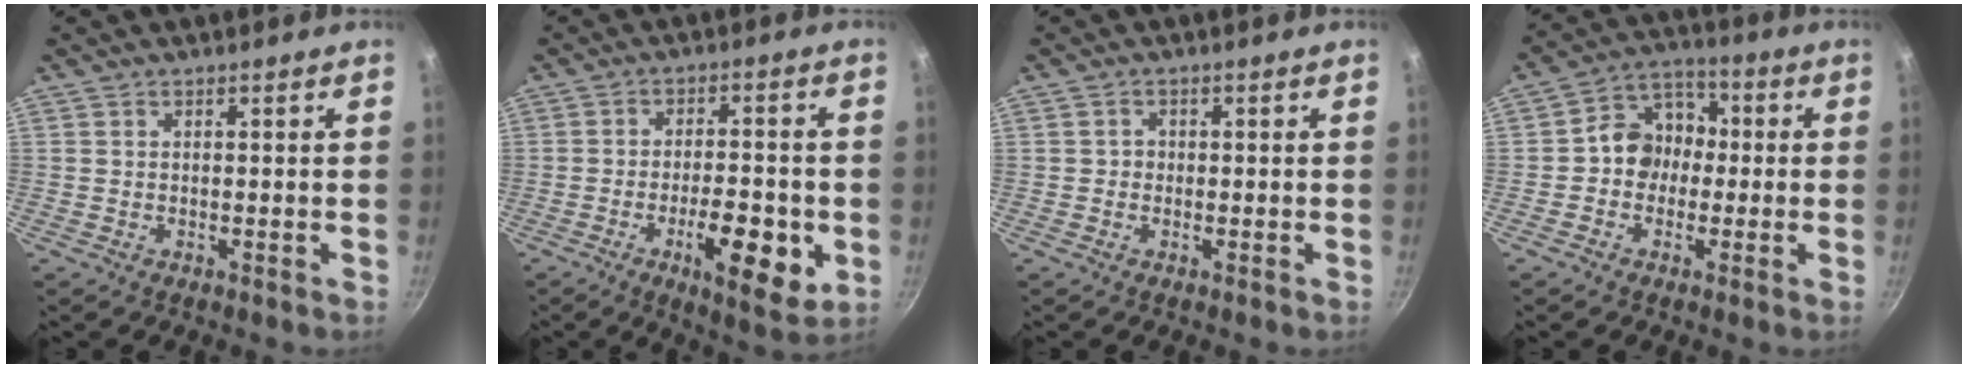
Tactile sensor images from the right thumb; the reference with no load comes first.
{"total": 12.7, "force": [-3.8, 4.6, 11.2], "torque": [-0.144, 0.004, -0.053]}
{"total": 1.2, "force": [-0.2, 1.1, 0.3], "torque": [-0.001, 0.001, -0.006]}
{"total": 8.8, "force": [-0.7, 7.5, 4.5], "torque": [-0.024, 0.031, -0.032]}